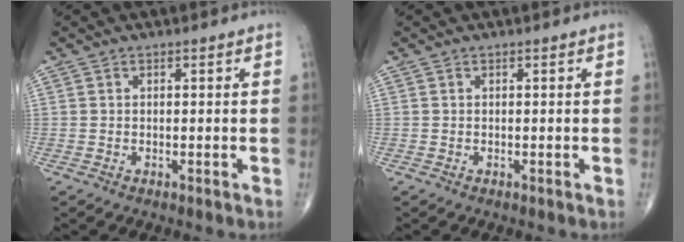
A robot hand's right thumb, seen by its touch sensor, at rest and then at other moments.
{"total": 0.0}